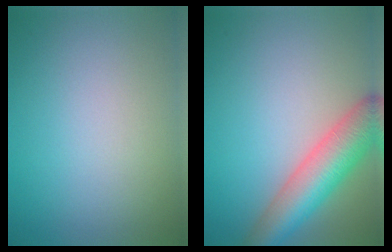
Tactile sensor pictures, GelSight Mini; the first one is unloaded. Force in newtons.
{"total": 7.2, "press": 7.2, "slide": 0.4}